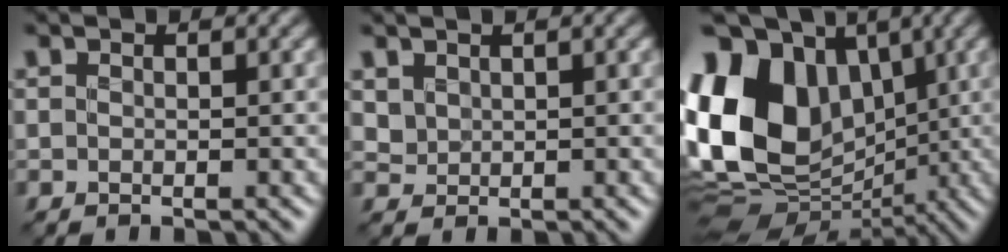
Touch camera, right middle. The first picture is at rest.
{"total": 2.4, "force": [1.1, 1.7, 1.3], "torque": [-0.054, 0.010, 0.031]}
{"total": 16.2, "force": [1.8, 11.9, 10.8], "torque": [-0.222, 0.019, 0.027]}